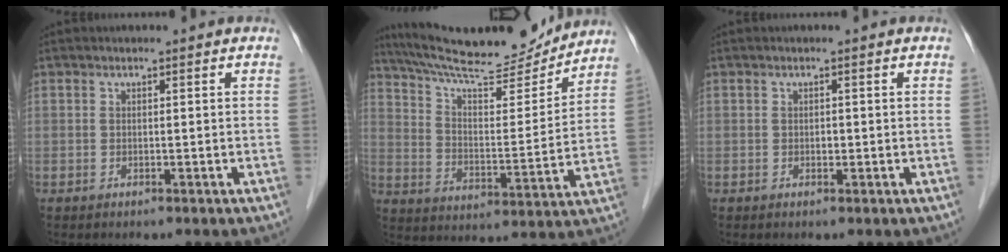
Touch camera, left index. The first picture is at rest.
{"total": 18.9, "force": [17.5, 2.2, 6.7], "torque": [-0.117, -0.006, 0.269]}
{"total": 0.6, "force": [-0.1, 0.4, 0.4], "torque": [-0.007, 0.002, -0.003]}